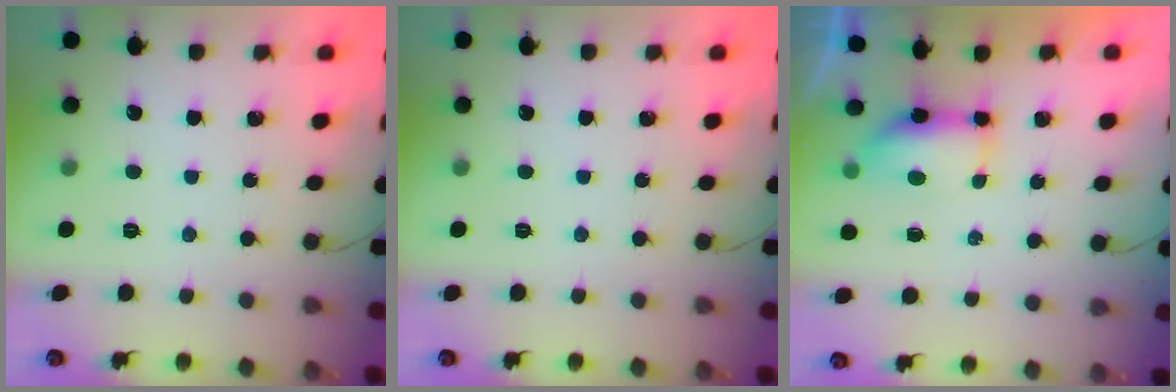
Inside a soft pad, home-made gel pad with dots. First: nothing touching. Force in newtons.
{"total": 0.0}
{"total": 6.7, "press": 6.7, "slide": 0.6}